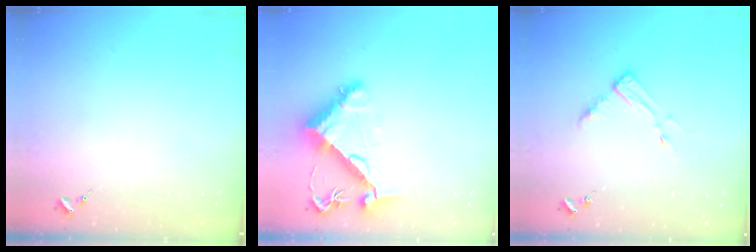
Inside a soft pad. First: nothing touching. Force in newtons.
{"total": 9.3, "press": 9.2, "slide": 1.5}
{"total": 7.4, "press": 7.4, "slide": 0.6}